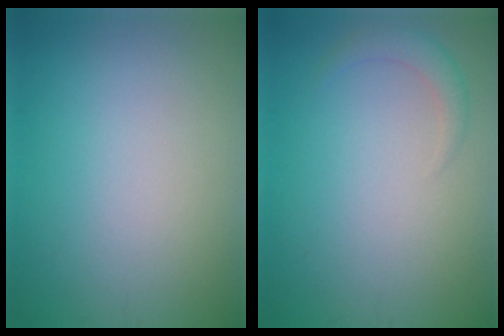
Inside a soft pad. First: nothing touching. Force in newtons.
{"total": 1.8, "press": 1.8, "slide": 0.3}